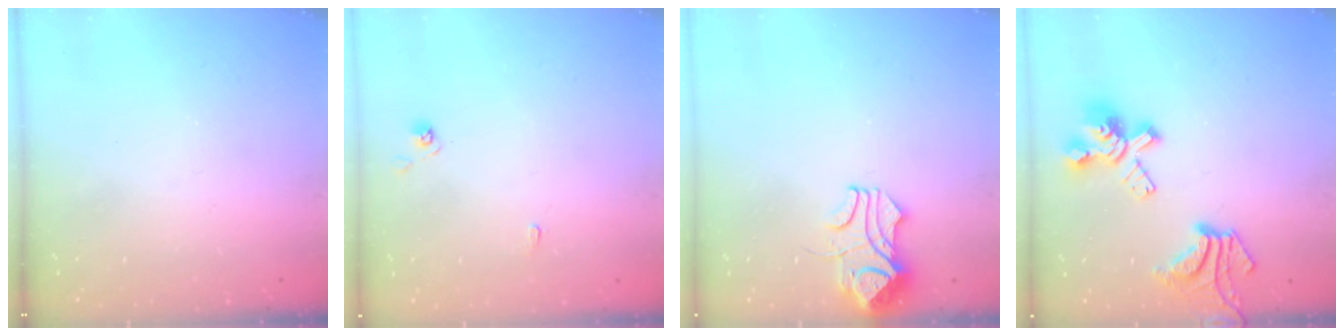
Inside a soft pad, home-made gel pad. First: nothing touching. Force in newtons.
{"total": 1.7, "press": 1.7, "slide": 0.3}
{"total": 4.1, "press": 4.0, "slide": 0.7}
{"total": 8.7, "press": 8.3, "slide": 2.6}